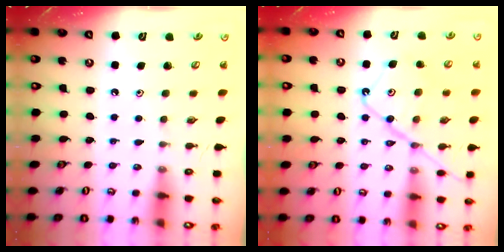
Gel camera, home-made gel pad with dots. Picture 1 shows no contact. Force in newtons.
{"total": 15.5, "press": 15.4, "slide": 1.6}